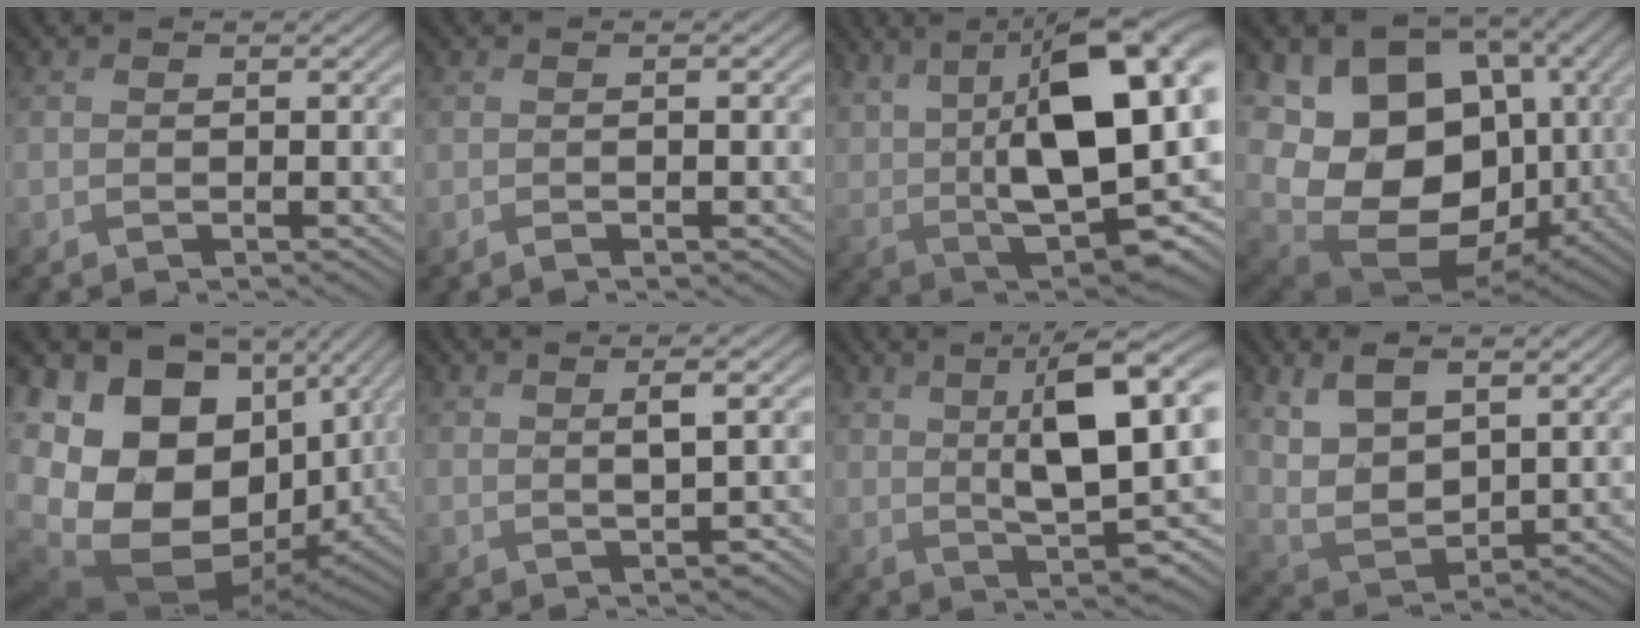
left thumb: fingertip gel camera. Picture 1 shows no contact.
{"total": 0.9, "force": [-0.2, -0.2, 0.9], "torque": [-0.016, 0.002, -0.001]}
{"total": 17.0, "force": [4.8, 7.1, 14.7], "torque": [-0.251, 0.009, 0.089]}
{"total": 17.3, "force": [0.2, 13.0, 11.5], "torque": [-0.228, -0.041, 0.041]}
{"total": 20.2, "force": [0.4, 14.4, 14.2], "torque": [-0.290, -0.033, 0.053]}
{"total": 2.9, "force": [1.3, 0.1, 2.6], "torque": [-0.047, 0.005, 0.027]}
{"total": 12.0, "force": [3.8, 3.5, 10.9], "torque": [-0.182, 0.001, 0.067]}
{"total": 8.1, "force": [4.5, 3.8, 5.6], "torque": [-0.128, -0.005, 0.097]}